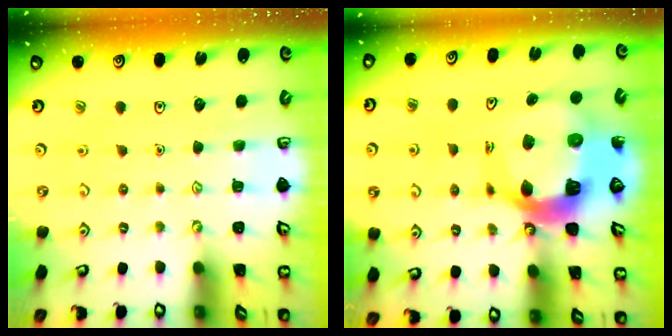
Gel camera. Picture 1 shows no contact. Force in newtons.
{"total": 14.2, "press": 14.1, "slide": 1.9}